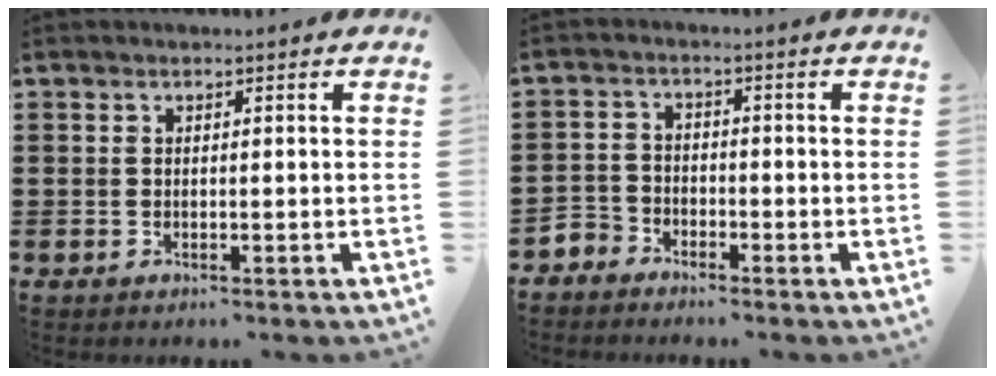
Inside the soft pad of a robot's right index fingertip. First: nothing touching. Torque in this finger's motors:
{"motor_torque": [0.24, 0.19, 0.04, 0.00]}